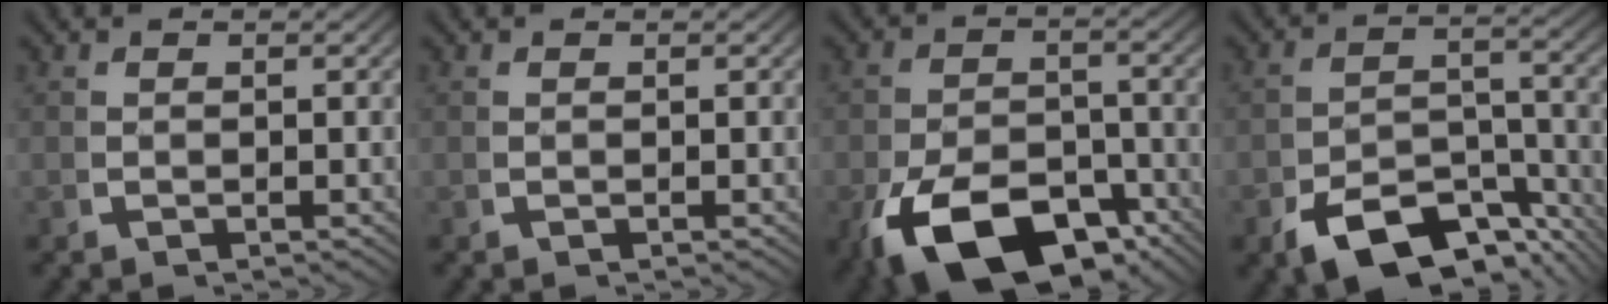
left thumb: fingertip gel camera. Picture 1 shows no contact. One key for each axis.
{"total": 0.0}
{"total": 10.6, "fx": -5.9, "fy": 6.0, "fz": 6.5, "tx": -0.116, "ty": -0.048, "tz": -0.077}
{"total": 9.6, "fx": -6.2, "fy": 5.2, "fz": 5.2, "tx": -0.092, "ty": -0.040, "tz": -0.080}